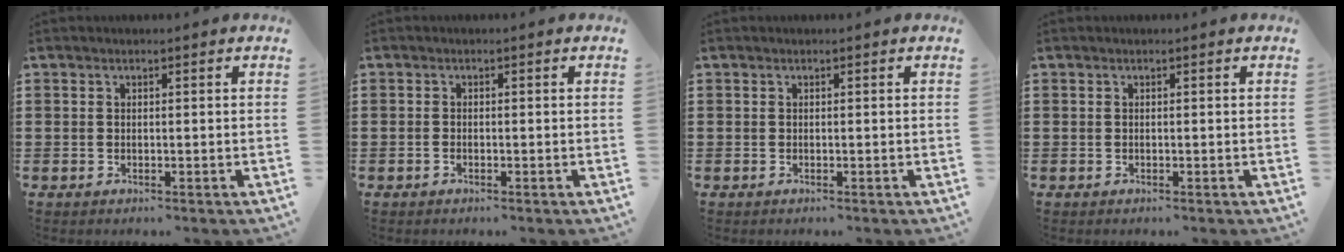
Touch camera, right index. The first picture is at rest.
{"total": 0.6, "force": [-0.4, 0.1, 0.3], "torque": [-0.008, -0.003, -0.008]}
{"total": 0.0}
{"total": 0.0}